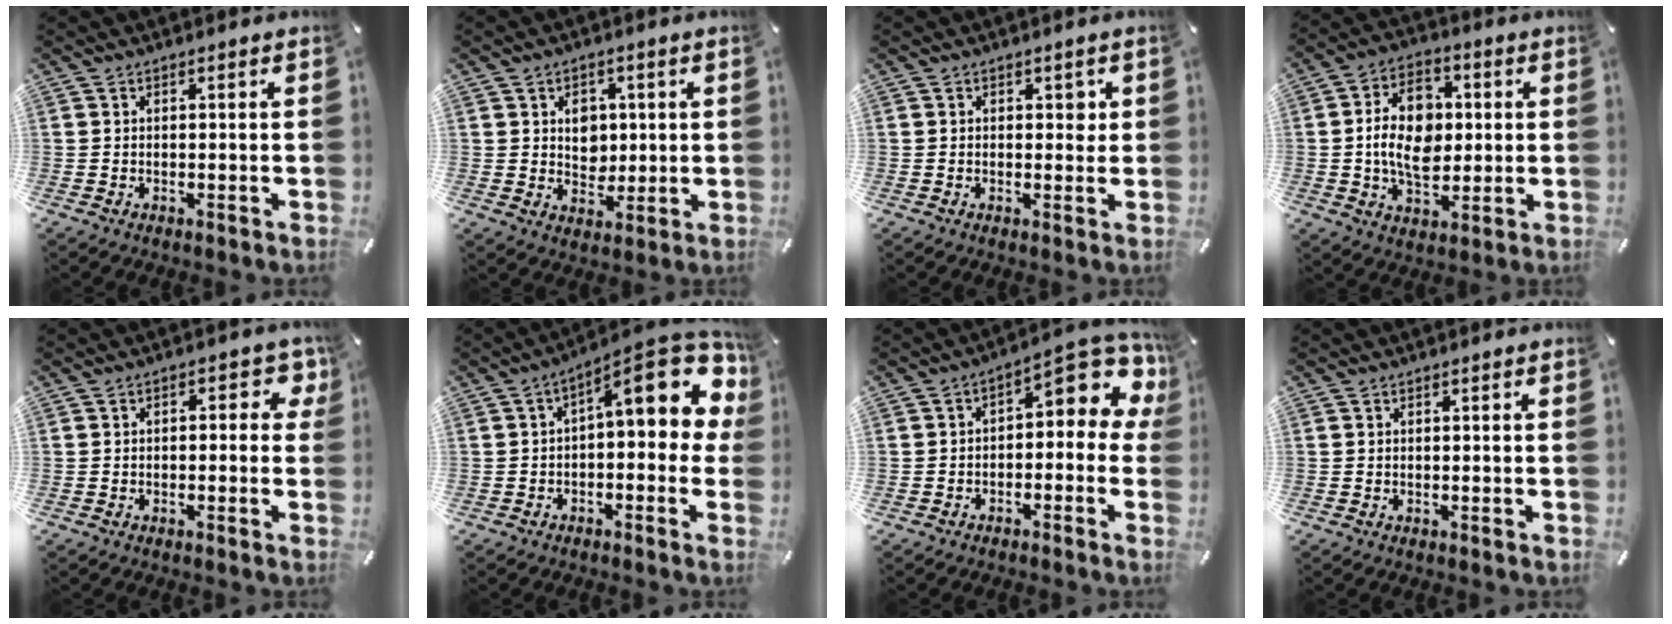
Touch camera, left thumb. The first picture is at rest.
{"total": 5.9, "force": [1.1, 5.2, 2.6], "torque": [-0.024, -0.006, 0.013]}
{"total": 2.1, "force": [0.6, 1.5, 1.3], "torque": [-0.002, -0.002, 0.002]}
{"total": 13.4, "force": [0.3, 9.5, 9.5], "torque": [-0.173, 0.010, 0.003]}
{"total": 4.8, "force": [0.5, 2.7, 3.9], "torque": [-0.046, 0.001, 0.000]}
{"total": 15.3, "force": [5.1, 6.3, 12.9], "torque": [-0.161, -0.045, 0.079]}
{"total": 9.7, "force": [3.0, 4.7, 8.0], "torque": [-0.086, -0.036, 0.045]}
{"total": 0.0}